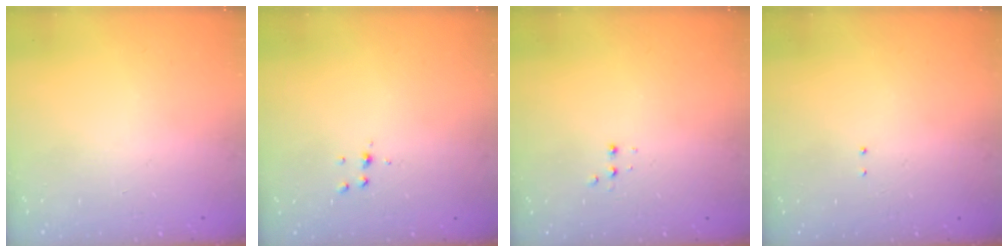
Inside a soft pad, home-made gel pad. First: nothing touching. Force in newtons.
{"total": 3.9, "press": 3.9, "slide": 0.4}
{"total": 2.4, "press": 2.2, "slide": 0.9}
{"total": 1.3, "press": 1.2, "slide": 0.6}